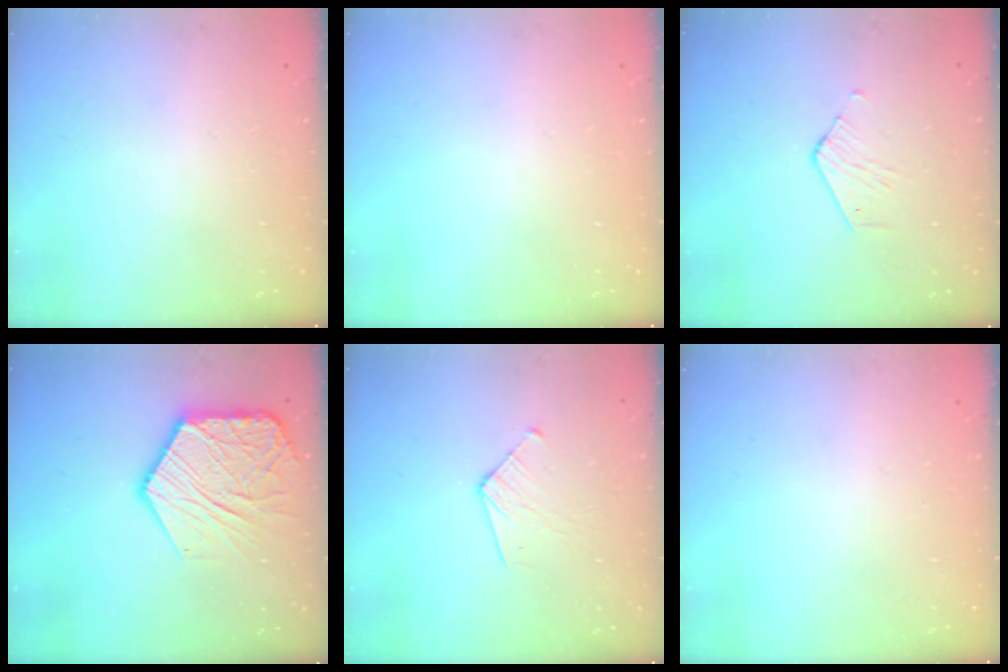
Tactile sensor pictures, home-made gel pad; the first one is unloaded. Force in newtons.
{"total": 0.0}
{"total": 2.5, "press": 2.5, "slide": 0.2}
{"total": 16.4, "press": 16.4, "slide": 1.4}
{"total": 5.7, "press": 5.7, "slide": 0.4}
{"total": 0.0}